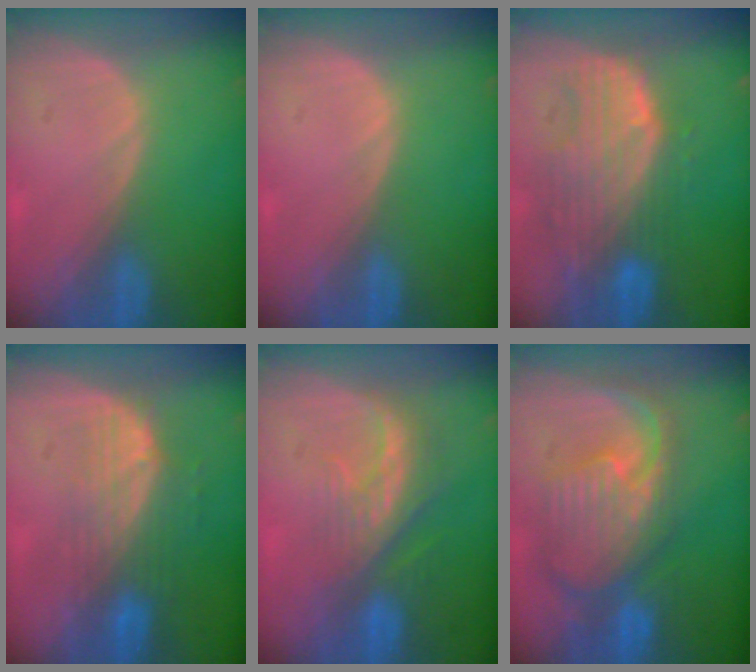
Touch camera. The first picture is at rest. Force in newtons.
{"total": 0.0}
{"total": 10.3, "press": 8.9, "slide": 5.1}
{"total": 7.7, "press": 6.9, "slide": 3.5}
{"total": 8.0, "press": 7.3, "slide": 3.4}
{"total": 11.4, "press": 9.9, "slide": 5.7}